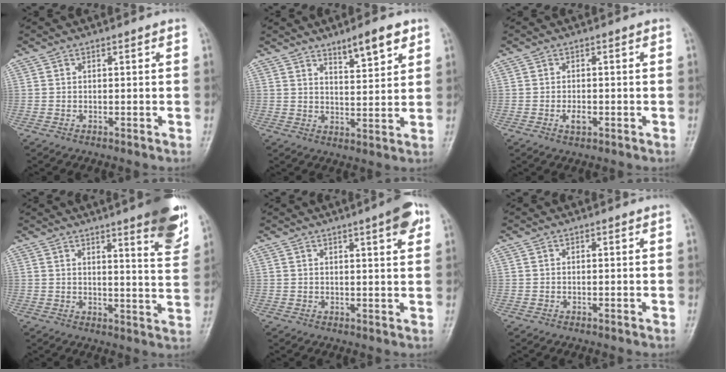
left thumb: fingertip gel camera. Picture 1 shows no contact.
{"total": 7.2, "force": [4.7, 1.8, 5.1], "torque": [-0.066, -0.030, 0.074]}
{"total": 2.4, "force": [-0.8, 1.3, 1.8], "torque": [-0.030, 0.005, -0.014]}
{"total": 12.1, "force": [7.5, 1.9, 9.4], "torque": [-0.101, -0.042, 0.090]}
{"total": 5.9, "force": [3.2, 1.1, 4.9], "torque": [-0.057, -0.009, 0.038]}
{"total": 0.0}